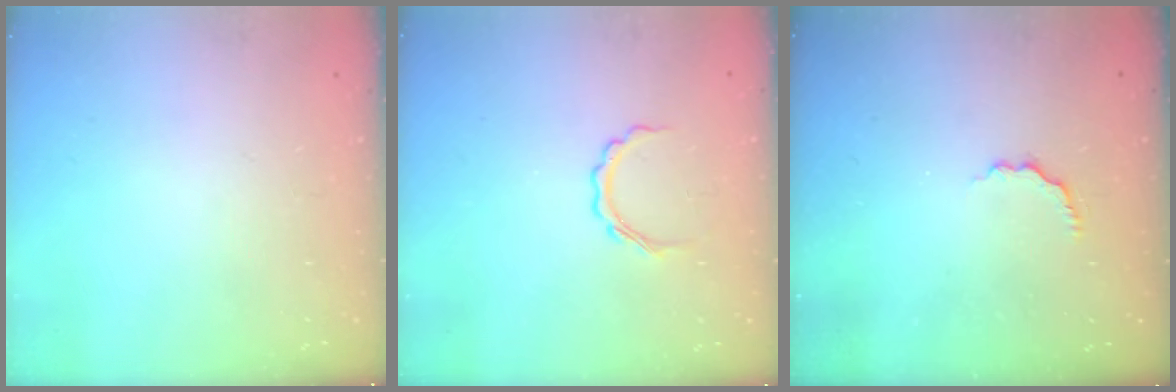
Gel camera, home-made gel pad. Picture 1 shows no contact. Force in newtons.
{"total": 4.1, "press": 4.0, "slide": 0.9}
{"total": 2.8, "press": 2.6, "slide": 0.9}